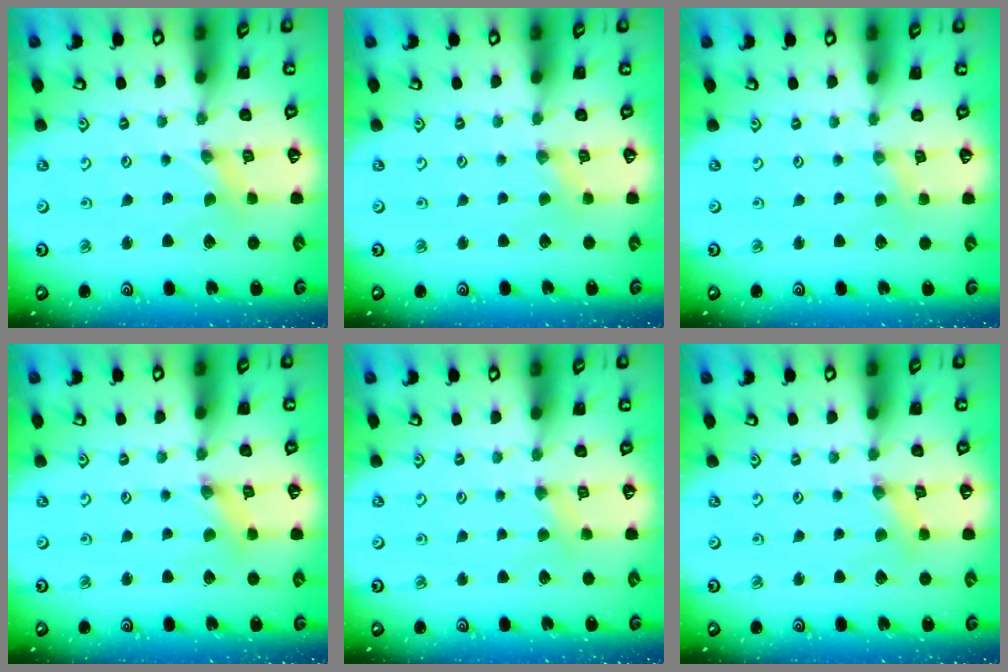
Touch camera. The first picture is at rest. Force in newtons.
{"total": 0.9, "press": 0.9, "slide": 0.2}
{"total": 1.3, "press": 1.3, "slide": 0.3}
{"total": 1.5, "press": 1.4, "slide": 0.3}
{"total": 2.9, "press": 2.8, "slide": 0.6}
{"total": 1.3, "press": 1.3, "slide": 0.3}